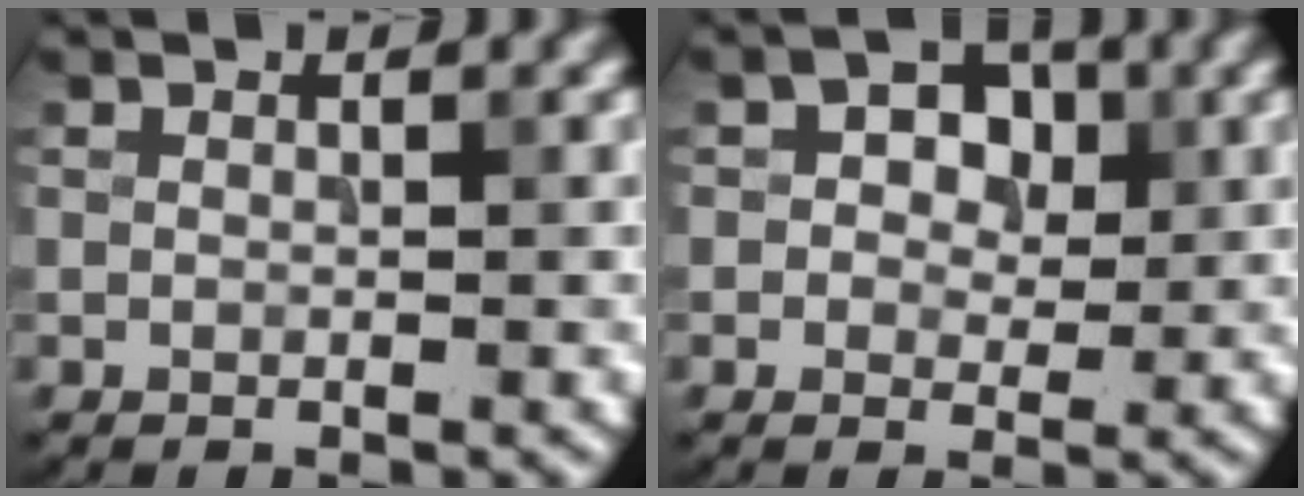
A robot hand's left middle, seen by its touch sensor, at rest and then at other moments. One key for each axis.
{"total": 3.5, "fx": 0.7, "fy": 2.5, "fz": 2.2, "tx": -0.030, "ty": 0.003, "tz": 0.001}